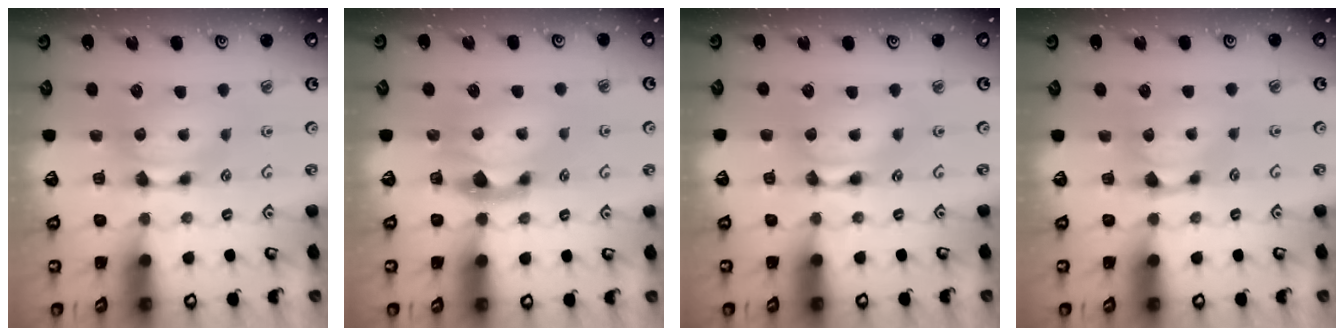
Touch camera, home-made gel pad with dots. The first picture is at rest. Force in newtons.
{"total": 2.2, "press": 1.8, "slide": 1.3}
{"total": 1.9, "press": 1.9, "slide": 0.2}
{"total": 0.8, "press": 0.2, "slide": 0.8}